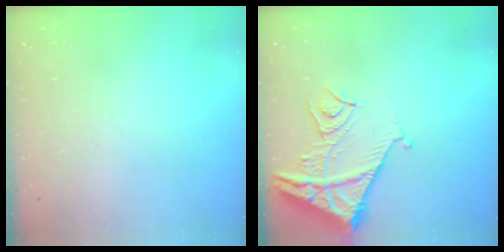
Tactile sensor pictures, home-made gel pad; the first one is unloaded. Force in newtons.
{"total": 12.8, "press": 12.7, "slide": 1.6}